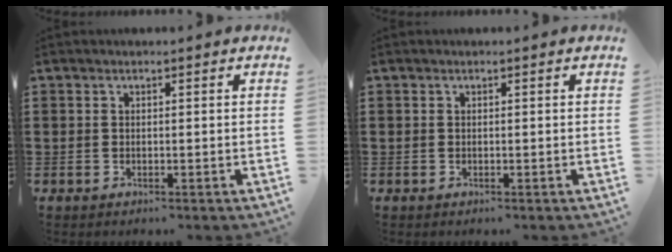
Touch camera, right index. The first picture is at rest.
{"total": 0.0}